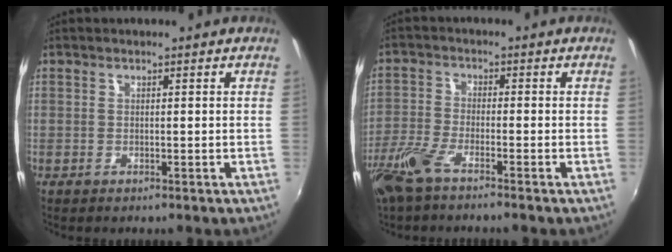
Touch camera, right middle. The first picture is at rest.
{"total": 6.5, "force": [-4.9, 1.0, 4.2], "torque": [-0.109, -0.011, -0.100]}